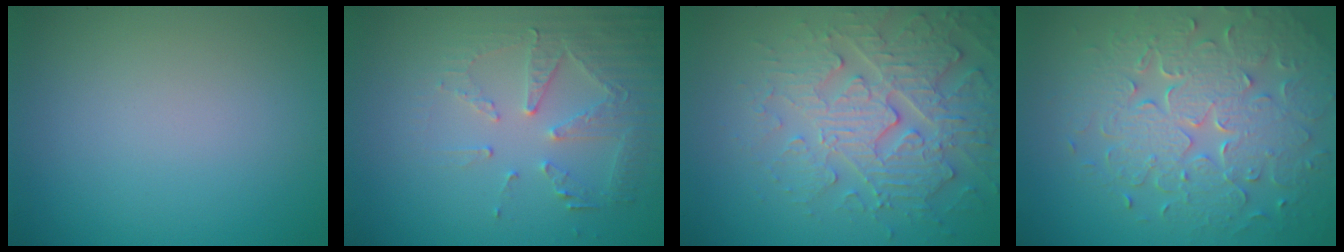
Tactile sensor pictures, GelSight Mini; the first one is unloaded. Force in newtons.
{"total": 5.3, "press": 3.6, "slide": 3.8}
{"total": 5.5, "press": 5.1, "slide": 2.0}
{"total": 8.1, "press": 5.8, "slide": 5.7}